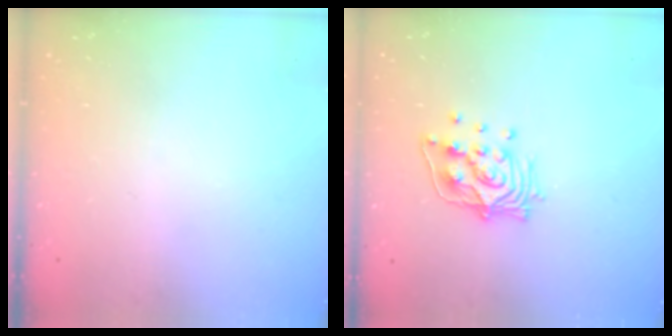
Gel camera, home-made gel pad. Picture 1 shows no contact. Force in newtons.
{"total": 12.4, "press": 12.3, "slide": 1.1}